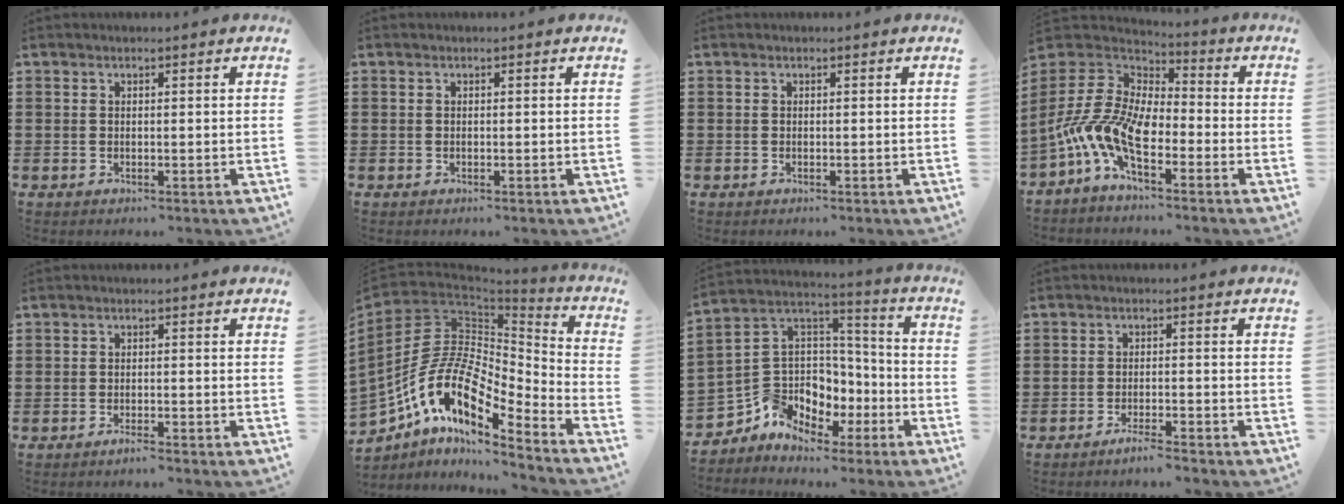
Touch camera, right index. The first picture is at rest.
{"total": 0.0}
{"total": 0.0}
{"total": 12.3, "force": [-5.5, 5.8, 9.3], "torque": [-0.234, -0.005, -0.116]}
{"total": 1.2, "force": [-1.1, 0.1, 0.5], "torque": [-0.013, -0.003, -0.021]}
{"total": 14.0, "force": [-6.1, 7.6, 10.0], "torque": [-0.236, -0.007, -0.125]}
{"total": 6.9, "force": [-1.9, 6.6, 0.2], "torque": [-0.056, -0.026, -0.036]}
{"total": 2.5, "force": [-2.2, 0.0, 1.1], "torque": [-0.018, 0.003, -0.042]}